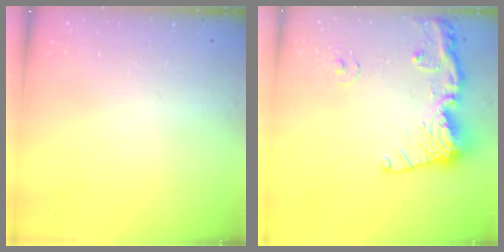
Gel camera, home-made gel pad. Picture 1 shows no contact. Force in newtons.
{"total": 17.6, "press": 17.5, "slide": 2.0}